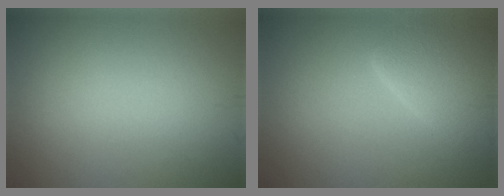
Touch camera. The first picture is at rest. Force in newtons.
{"total": 4.5, "press": 4.5, "slide": 0.2}